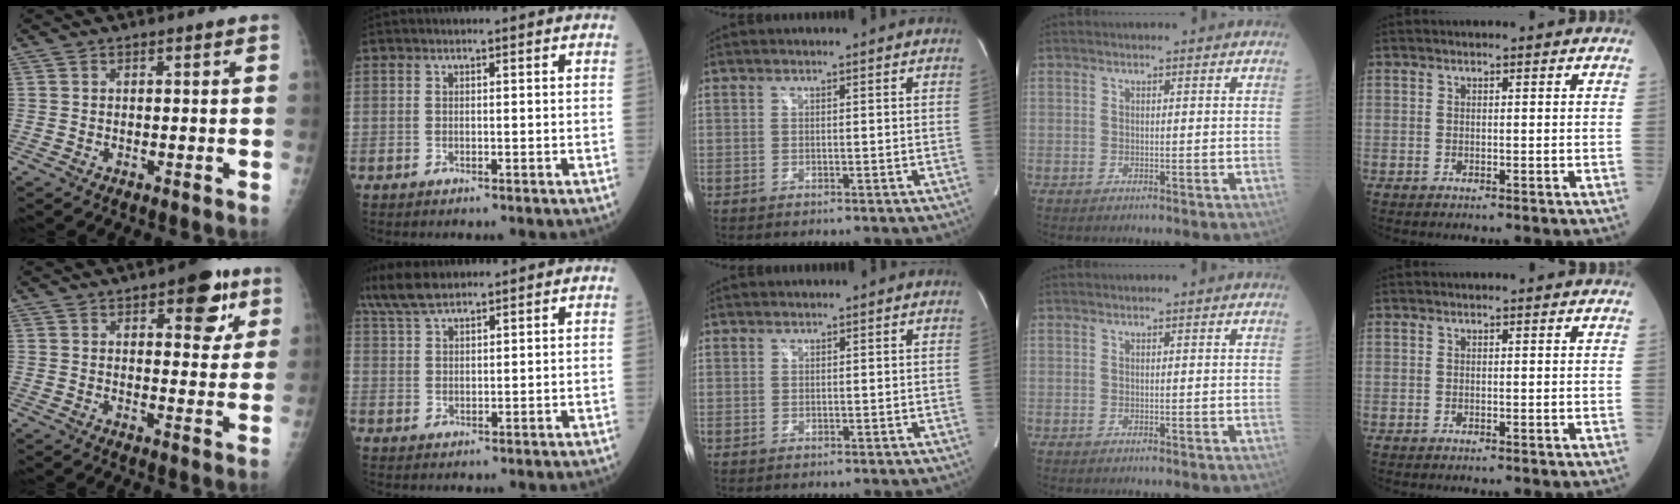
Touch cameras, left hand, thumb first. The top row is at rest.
{"thumb": {"total": 9.9, "force": [5.1, 4.5, 7.2], "torque": [-0.055, -0.017, 0.061]}, "index": {"total": 7.6, "force": [6.2, 1.9, 4.0], "torque": [-0.090, 0.017, 0.123]}, "middle": {"total": 0.7, "force": [0.6, 0.5, 0.0], "torque": [0.003, 0.003, 0.007]}}